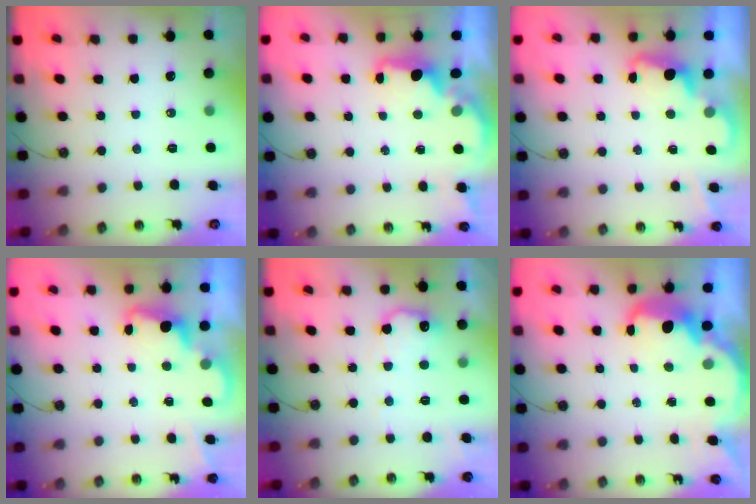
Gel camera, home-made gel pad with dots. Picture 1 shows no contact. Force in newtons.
{"total": 1.9, "press": 1.7, "slide": 0.7}
{"total": 2.4, "press": 2.4, "slide": 0.6}
{"total": 2.5, "press": 2.4, "slide": 0.5}
{"total": 11.9, "press": 11.9, "slide": 0.3}
{"total": 6.5, "press": 6.4, "slide": 0.6}